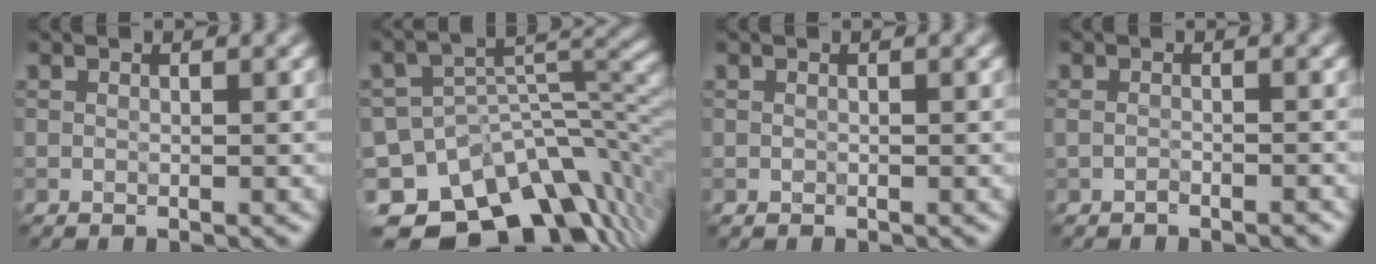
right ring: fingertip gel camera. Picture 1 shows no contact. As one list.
[{"total": 12.6, "force": [-8.4, 6.9, 6.4], "torque": [-0.121, -0.005, -0.123]}, {"total": 0.0}, {"total": 1.0, "force": [-0.8, 0.3, 0.5], "torque": [-0.009, 0.000, -0.016]}]